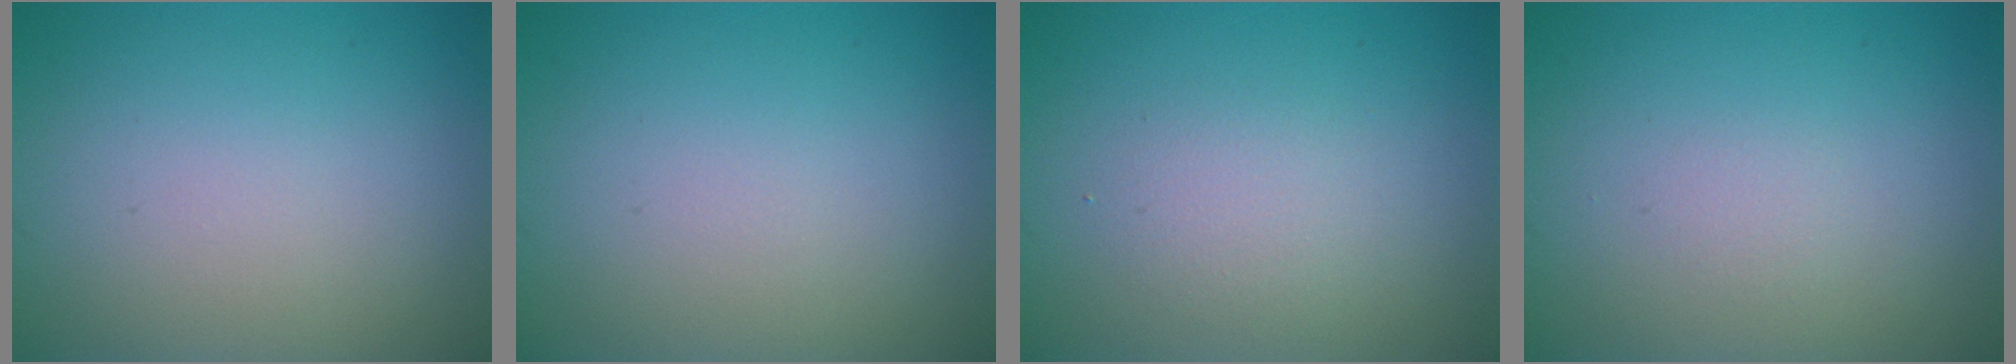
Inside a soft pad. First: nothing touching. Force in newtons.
{"total": 0.0}
{"total": 1.8, "press": 1.8, "slide": 0.1}
{"total": 0.5, "press": 0.5, "slide": 0.0}